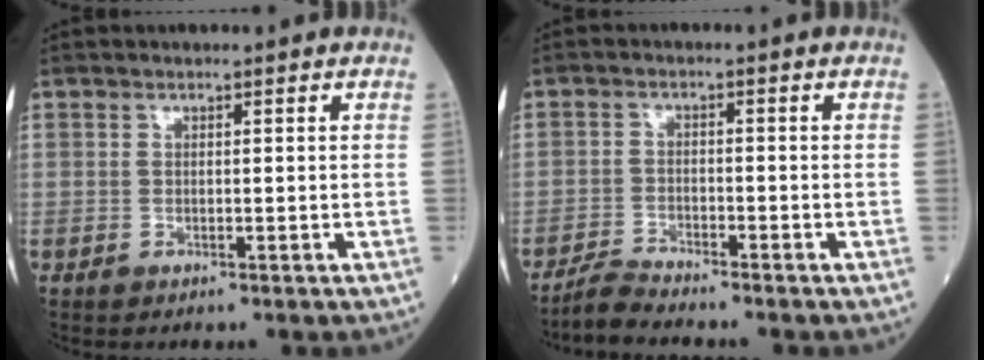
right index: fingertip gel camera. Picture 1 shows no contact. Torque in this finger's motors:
{"motor_torque": [-0.07, -0.54, 0.09, -0.01]}